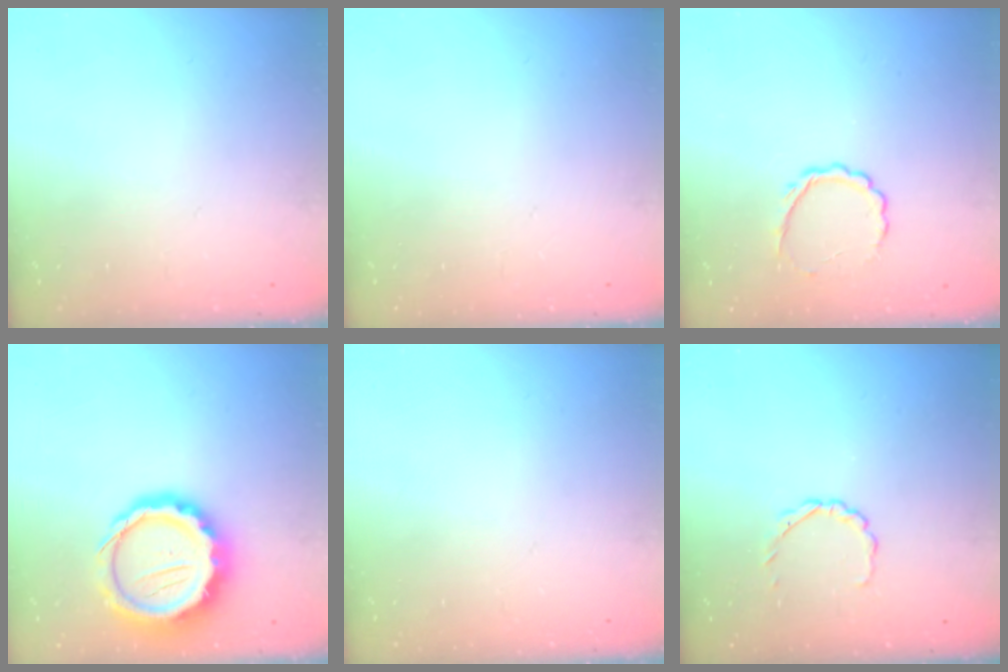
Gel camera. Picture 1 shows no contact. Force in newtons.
{"total": 0.0}
{"total": 4.8, "press": 4.6, "slide": 1.0}
{"total": 14.5, "press": 14.1, "slide": 3.2}
{"total": 0.0}
{"total": 2.3, "press": 2.1, "slide": 0.8}